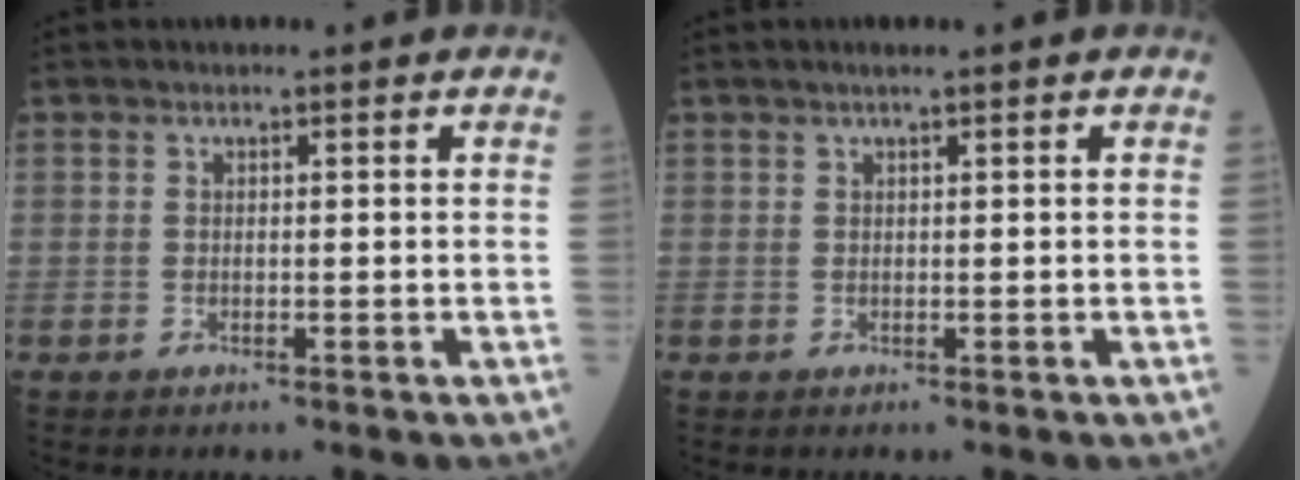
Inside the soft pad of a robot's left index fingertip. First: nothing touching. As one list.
[{"total": 1.9, "force": [1.5, 0.2, 1.2], "torque": [-0.018, 0.018, 0.025]}]